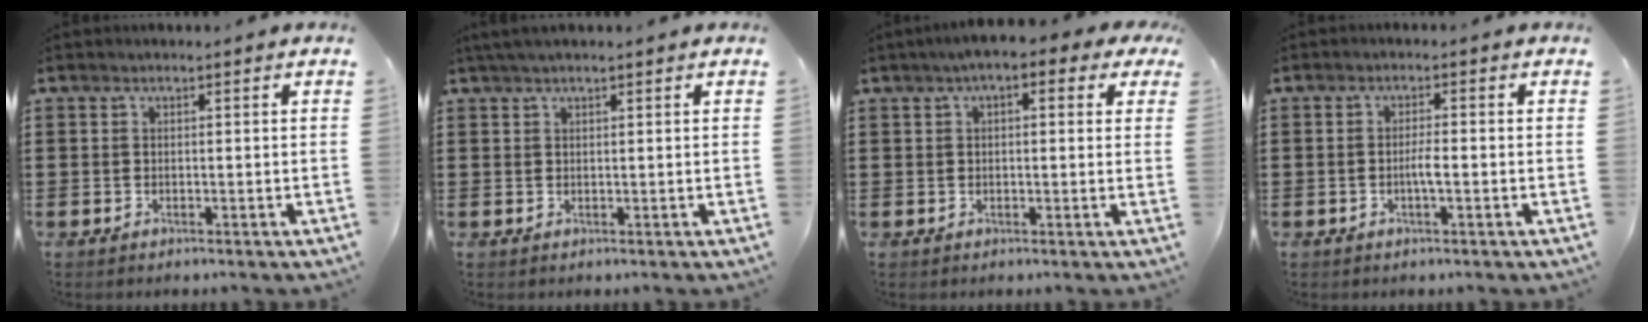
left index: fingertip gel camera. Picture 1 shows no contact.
{"total": 1.3, "force": [0.9, 0.1, 0.9], "torque": [-0.019, 0.000, 0.016]}
{"total": 3.7, "force": [1.8, 1.2, 3.0], "torque": [-0.063, 0.009, 0.030]}
{"total": 2.2, "force": [-0.6, 0.3, 2.1], "torque": [-0.048, -0.002, -0.014]}